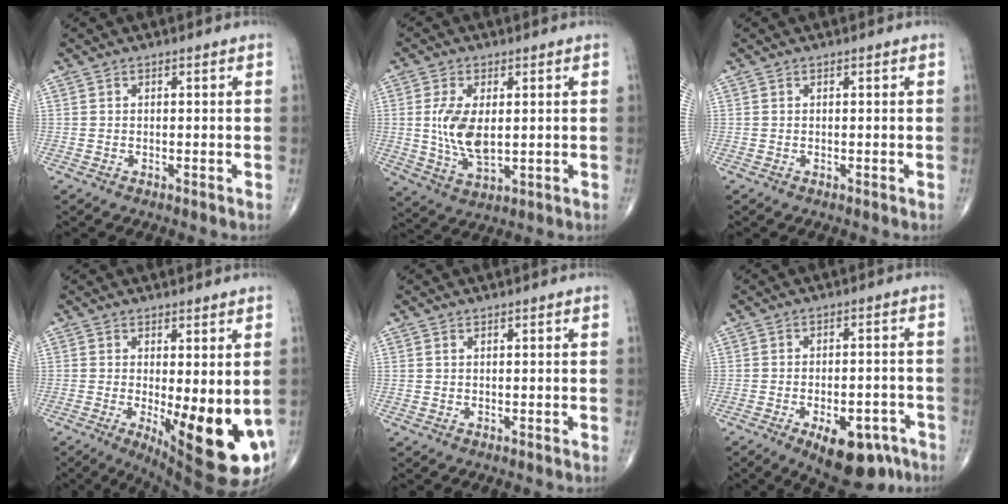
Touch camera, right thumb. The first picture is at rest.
{"total": 9.1, "force": [0.7, 4.6, 7.8], "torque": [-0.156, -0.014, 0.023]}
{"total": 0.0}
{"total": 15.9, "force": [-3.1, 5.0, 14.7], "torque": [-0.179, -0.029, -0.023]}
{"total": 0.0}
{"total": 12.5, "force": [-7.0, 5.9, 8.6], "torque": [-0.098, 0.024, -0.090]}